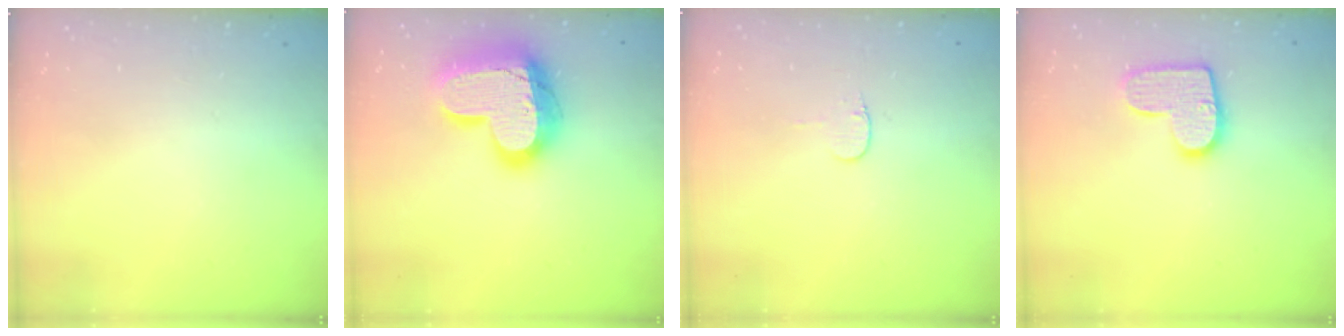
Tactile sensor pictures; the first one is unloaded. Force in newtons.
{"total": 21.7, "press": 21.6, "slide": 1.9}
{"total": 3.2, "press": 3.1, "slide": 0.4}
{"total": 12.5, "press": 12.5, "slide": 0.7}